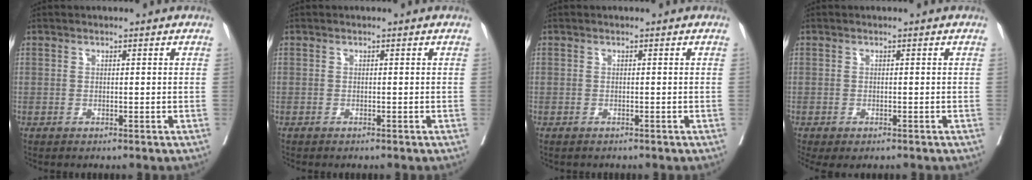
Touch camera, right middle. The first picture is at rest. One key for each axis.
{"total": 0.9, "fx": -0.8, "fy": 0.2, "fz": 0.3, "tx": -0.003, "ty": -0.002, "tz": -0.013}
{"total": 0.9, "fx": -0.8, "fy": 0.4, "fz": 0.2, "tx": -0.009, "ty": -0.001, "tz": -0.012}
{"total": 4.3, "fx": -3.1, "fy": 1.9, "fz": 2.2, "tx": -0.032, "ty": -0.011, "tz": -0.044}